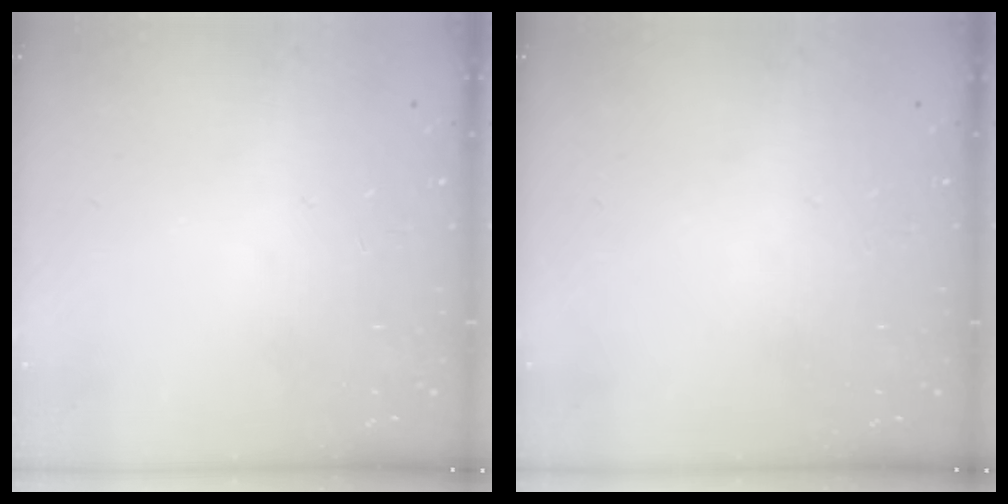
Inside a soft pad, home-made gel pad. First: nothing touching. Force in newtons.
{"total": 0.0}